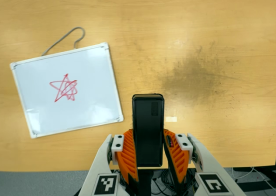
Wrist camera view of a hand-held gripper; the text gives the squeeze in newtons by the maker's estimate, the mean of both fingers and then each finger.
{"total": 4.5, "left": 3.3, "right": 5.8}